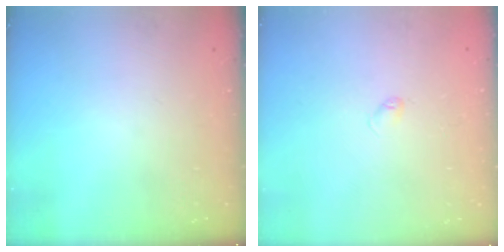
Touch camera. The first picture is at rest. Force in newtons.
{"total": 2.4, "press": 2.4, "slide": 0.4}